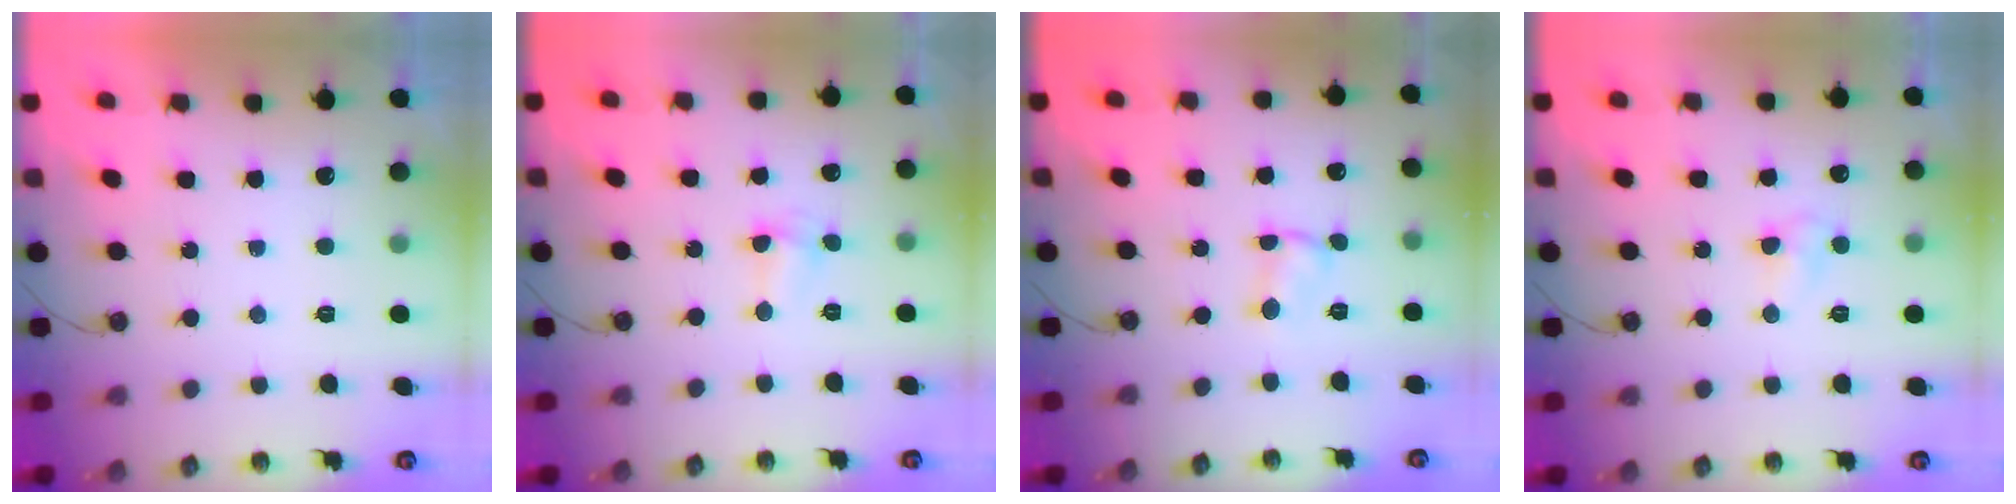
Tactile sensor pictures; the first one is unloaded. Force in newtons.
{"total": 2.9, "press": 2.8, "slide": 0.7}
{"total": 1.8, "press": 1.8, "slide": 0.1}
{"total": 5.7, "press": 5.7, "slide": 0.5}